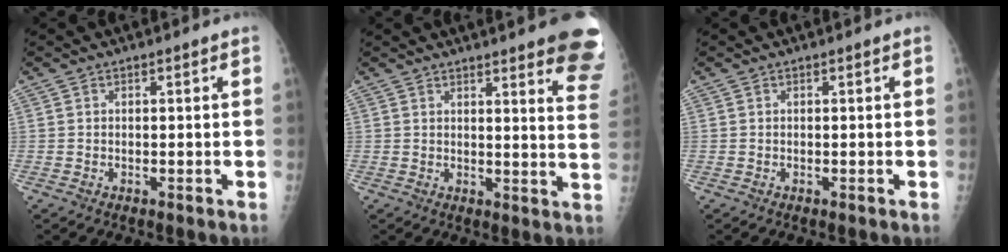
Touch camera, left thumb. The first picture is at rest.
{"total": 15.2, "force": [11.0, 2.3, 10.2], "torque": [-0.099, -0.059, 0.112]}
{"total": 0.0}